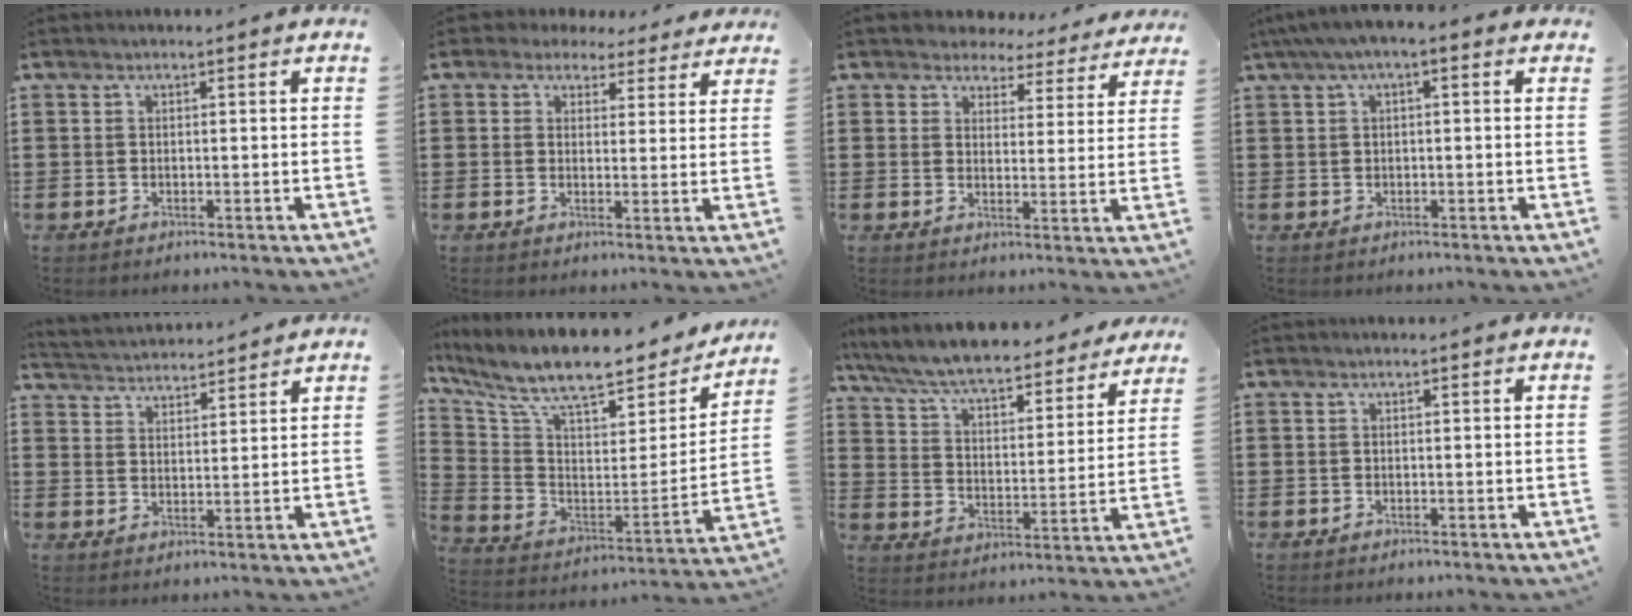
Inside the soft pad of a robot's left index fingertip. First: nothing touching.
{"total": 3.1, "force": [2.5, 1.6, 0.7], "torque": [-0.026, -0.002, 0.047]}
{"total": 4.1, "force": [3.9, 1.3, 0.2], "torque": [-0.028, -0.019, 0.067]}
{"total": 2.1, "force": [-0.4, 0.6, 2.0], "torque": [-0.041, 0.002, -0.012]}
{"total": 3.2, "force": [3.2, 0.1, -0.4], "torque": [-0.006, -0.018, 0.056]}
{"total": 10.1, "force": [8.1, 2.2, 5.7], "torque": [-0.137, -0.060, 0.135]}
{"total": 7.5, "force": [6.9, 0.3, 2.7], "torque": [-0.084, -0.046, 0.116]}
{"total": 0.0}